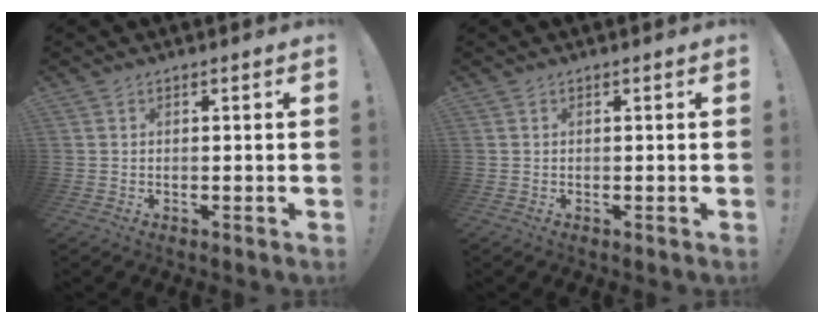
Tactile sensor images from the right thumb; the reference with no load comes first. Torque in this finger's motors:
{"motor_torque": [-0.02, 0.19, -0.07, 0.00, 0.01]}